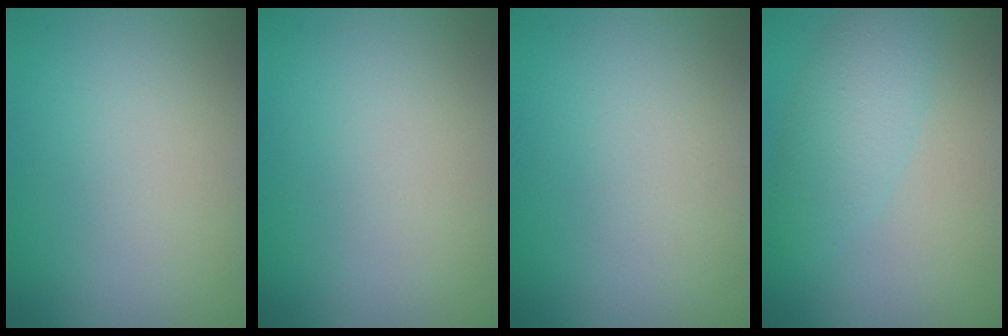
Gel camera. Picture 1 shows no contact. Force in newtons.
{"total": 0.0}
{"total": 0.0}
{"total": 3.3, "press": 3.3, "slide": 0.1}